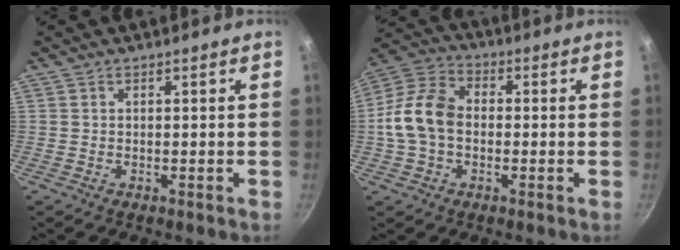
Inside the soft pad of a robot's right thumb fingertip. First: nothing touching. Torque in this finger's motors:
{"motor_torque": [-0.04, 0.31, 0.90, -0.90, 0.26]}